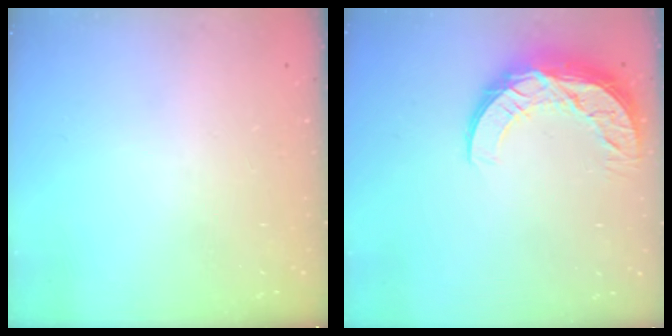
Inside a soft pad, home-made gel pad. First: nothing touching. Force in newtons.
{"total": 11.3, "press": 11.2, "slide": 0.9}